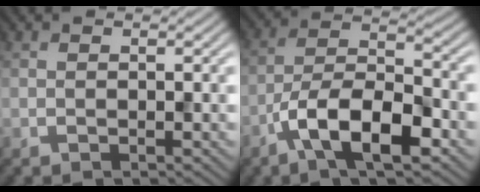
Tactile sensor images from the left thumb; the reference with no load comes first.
{"total": 10.4, "force": [-5.6, 3.8, 7.9], "torque": [-0.137, 0.002, -0.115]}